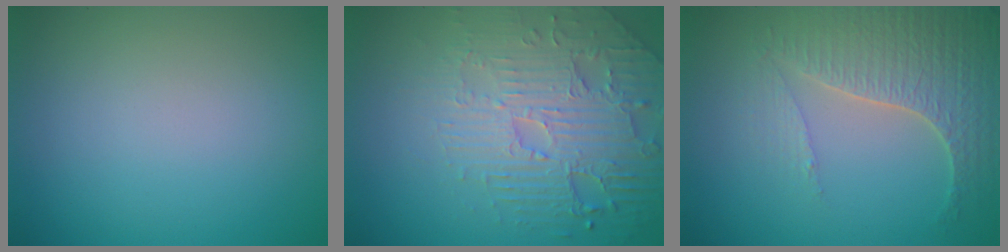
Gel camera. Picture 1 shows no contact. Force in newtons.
{"total": 4.9, "press": 4.6, "slide": 1.8}
{"total": 4.6, "press": 4.1, "slide": 2.0}